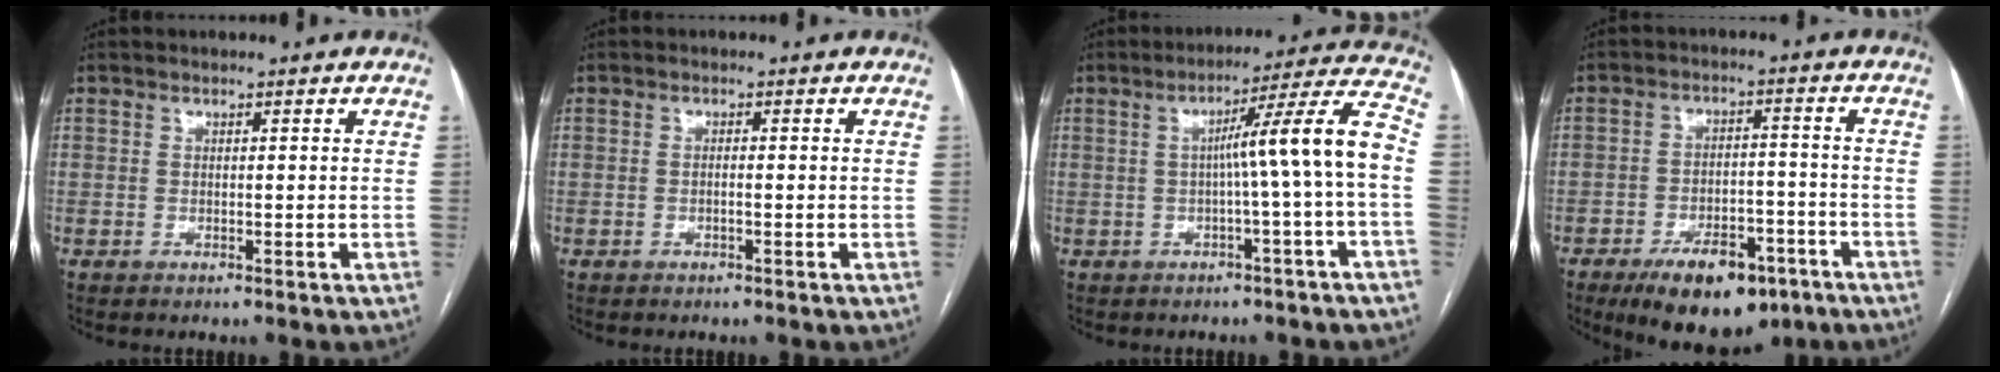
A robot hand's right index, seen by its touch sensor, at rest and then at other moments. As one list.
[{"total": 0.8, "force": [-0.2, 0.1, 0.7], "torque": [-0.013, 0.001, -0.003]}, {"total": 10.3, "force": [-1.0, -1.6, 10.1], "torque": [-0.142, 0.024, -0.013]}, {"total": 12.4, "force": [-8.1, 5.5, 7.7], "torque": [-0.114, 0.002, -0.121]}]